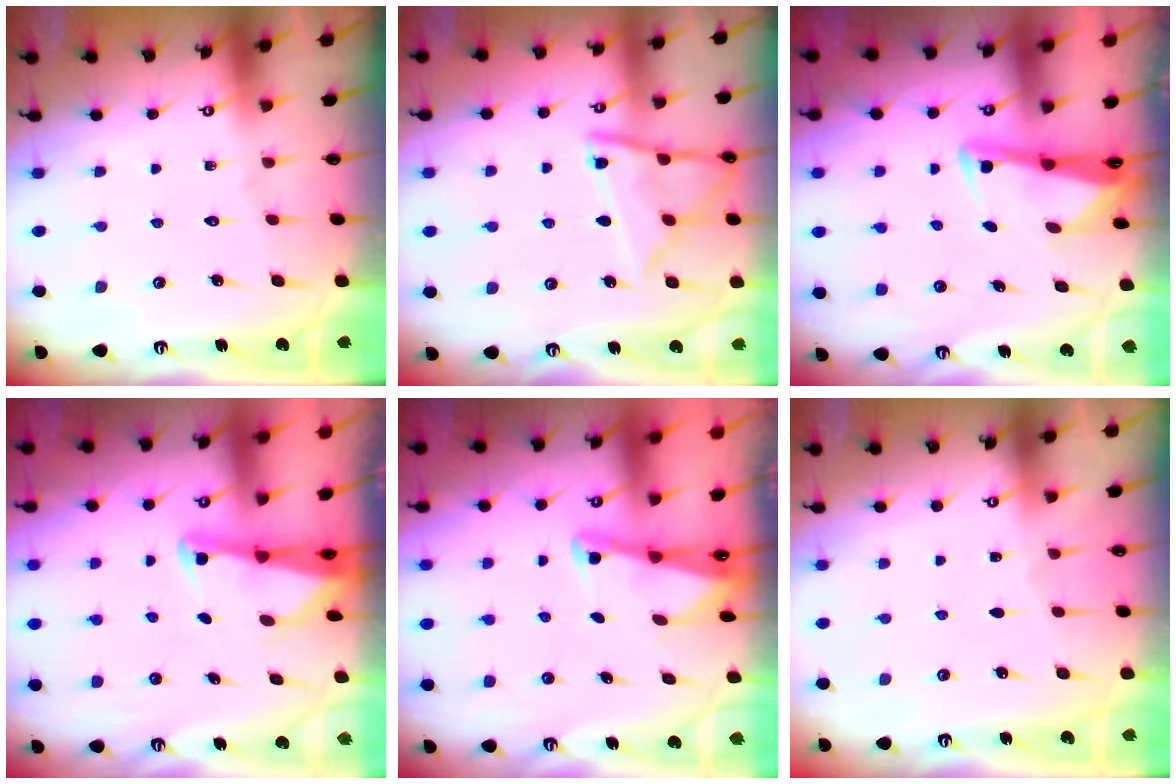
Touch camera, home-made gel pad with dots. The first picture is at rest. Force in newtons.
{"total": 12.9, "press": 12.8, "slide": 1.2}
{"total": 3.3, "press": 3.2, "slide": 0.6}
{"total": 2.5, "press": 2.5, "slide": 0.2}
{"total": 2.2, "press": 2.2, "slide": 0.3}
{"total": 2.4, "press": 2.4, "slide": 0.3}